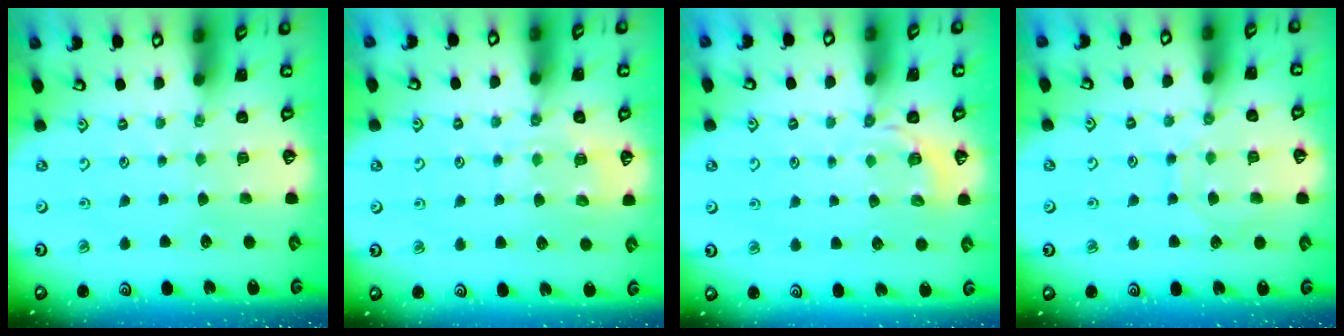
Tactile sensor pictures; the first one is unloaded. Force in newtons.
{"total": 7.8, "press": 7.8, "slide": 0.5}
{"total": 3.8, "press": 3.4, "slide": 1.8}
{"total": 8.7, "press": 8.6, "slide": 0.7}